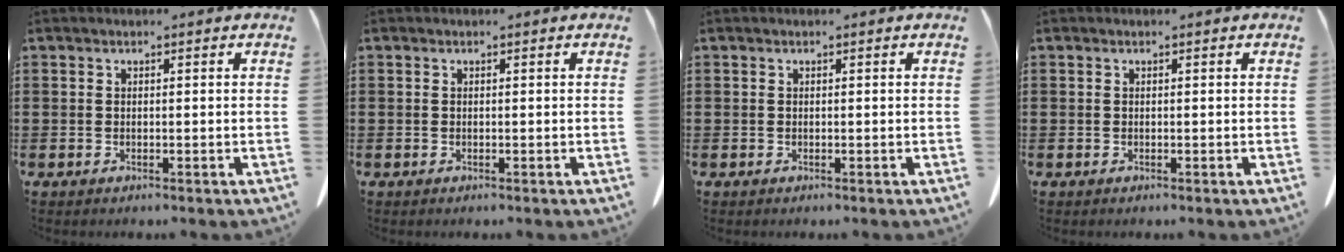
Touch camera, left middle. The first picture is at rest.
{"total": 0.0}
{"total": 0.0}
{"total": 0.0}